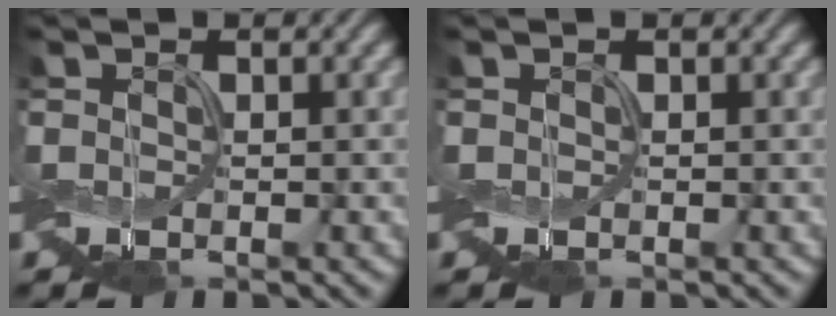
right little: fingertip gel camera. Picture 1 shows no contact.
{"total": 0.0}